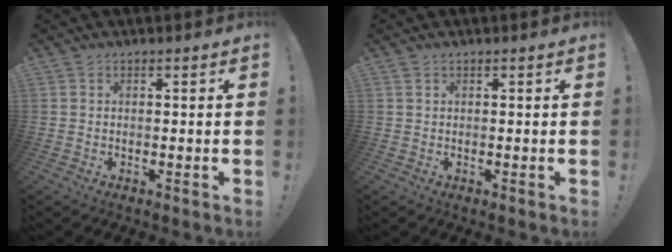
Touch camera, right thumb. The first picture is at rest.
{"total": 0.7, "force": [0.5, 0.3, 0.3], "torque": [0.002, -0.004, 0.008]}